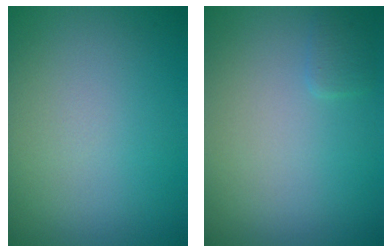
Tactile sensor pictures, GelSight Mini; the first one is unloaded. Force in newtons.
{"total": 0.9, "press": 0.9, "slide": 0.1}